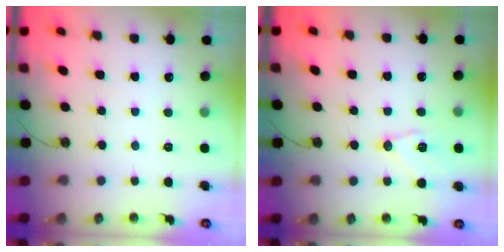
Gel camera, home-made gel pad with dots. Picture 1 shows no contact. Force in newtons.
{"total": 10.0, "press": 10.0, "slide": 0.8}